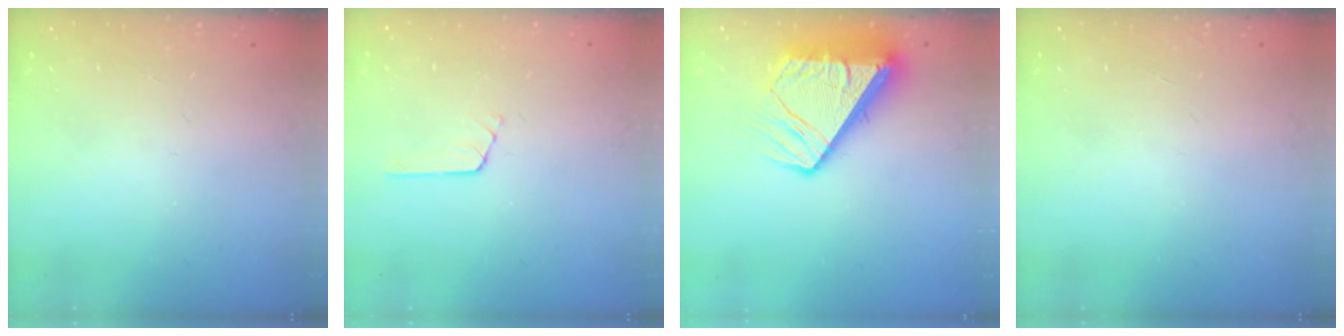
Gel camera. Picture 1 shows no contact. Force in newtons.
{"total": 2.7, "press": 2.7, "slide": 0.2}
{"total": 11.7, "press": 11.6, "slide": 1.2}
{"total": 0.0}